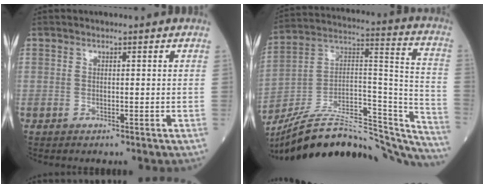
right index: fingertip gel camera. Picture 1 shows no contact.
{"total": 34.7, "force": [-29.4, 8.3, 16.6], "torque": [-0.236, 0.007, -0.432]}